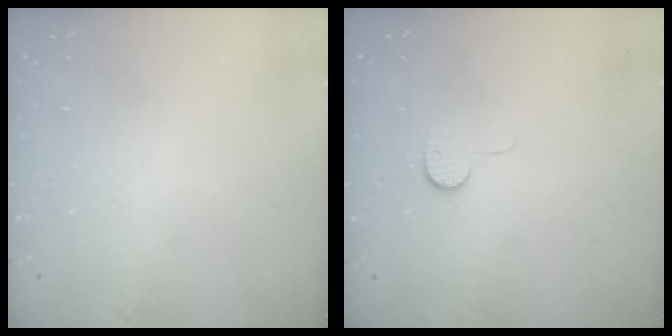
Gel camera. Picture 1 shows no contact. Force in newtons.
{"total": 6.8, "press": 6.8, "slide": 0.6}